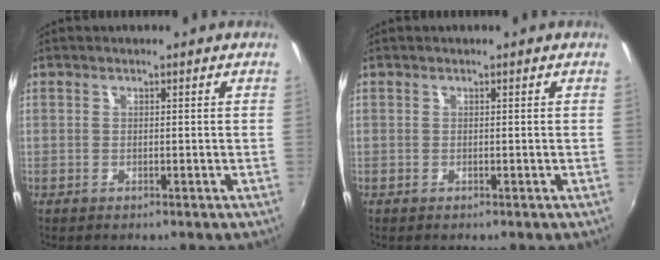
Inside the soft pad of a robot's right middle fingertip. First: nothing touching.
{"total": 0.0}